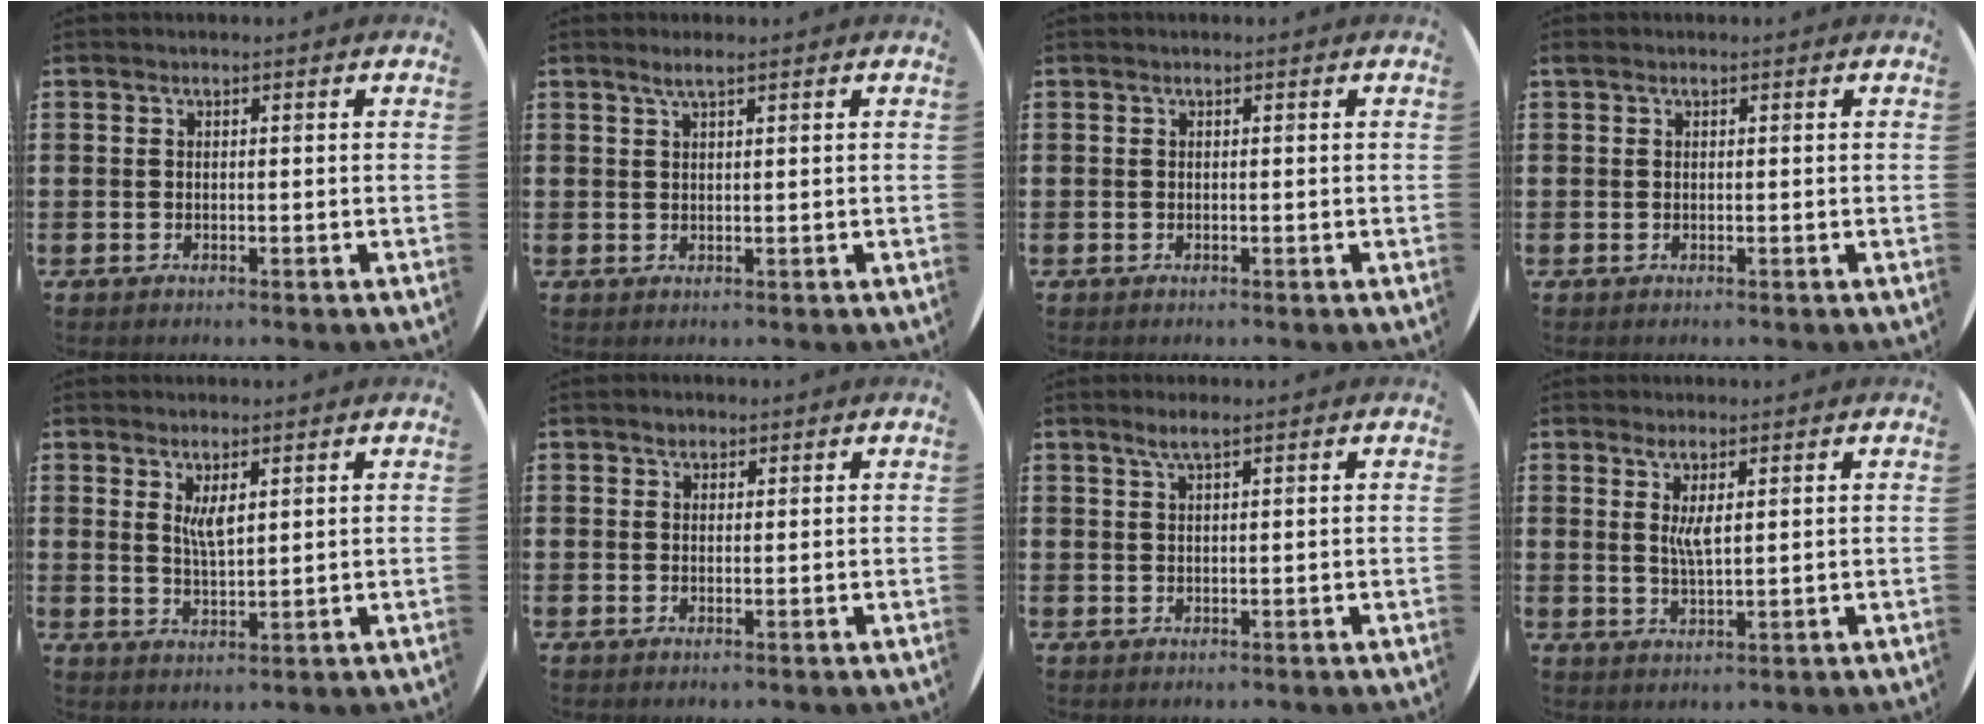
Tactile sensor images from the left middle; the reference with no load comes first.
{"total": 1.7, "force": [1.3, 0.1, 1.1], "torque": [-0.021, 0.003, 0.023]}
{"total": 0.0}
{"total": 0.0}
{"total": 3.3, "force": [2.0, 0.9, 2.5], "torque": [-0.046, 0.001, 0.032]}
{"total": 1.1, "force": [1.0, 0.6, 0.1], "torque": [0.006, 0.001, 0.017]}
{"total": 2.1, "force": [1.6, 0.1, 1.4], "torque": [-0.027, 0.003, 0.027]}
{"total": 3.0, "force": [1.5, 0.4, 2.5], "torque": [-0.055, 0.002, 0.024]}